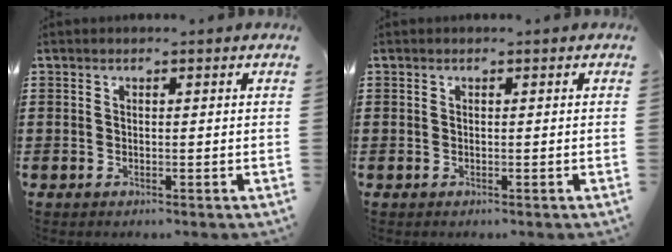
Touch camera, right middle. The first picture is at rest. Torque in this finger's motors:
{"motor_torque": [-0.22, 0.17, -0.01, -0.01]}